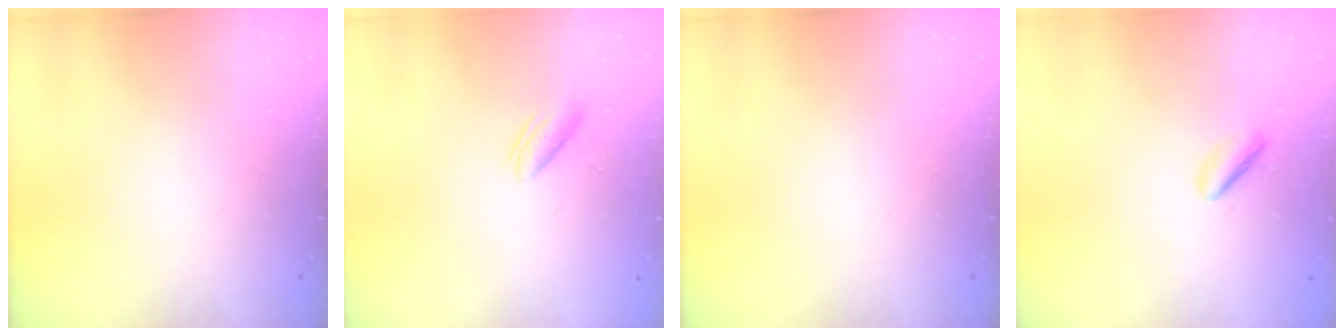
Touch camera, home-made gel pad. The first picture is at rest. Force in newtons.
{"total": 3.0, "press": 2.8, "slide": 0.9}
{"total": 0.0}
{"total": 2.2, "press": 2.1, "slide": 0.8}